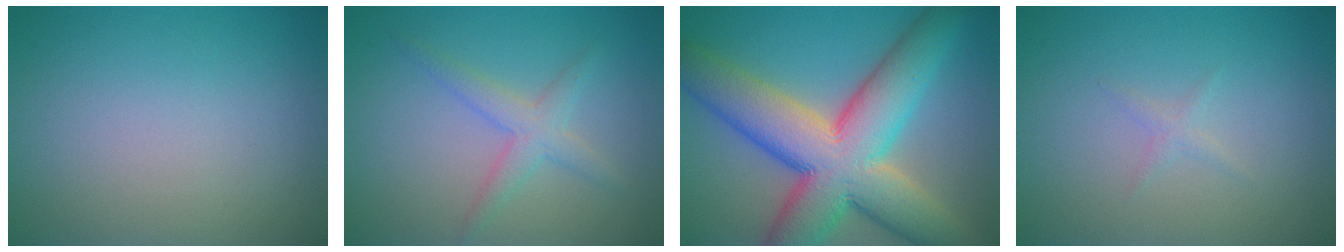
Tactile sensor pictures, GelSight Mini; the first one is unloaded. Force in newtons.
{"total": 2.6, "press": 2.6, "slide": 0.1}
{"total": 13.7, "press": 13.7, "slide": 0.6}
{"total": 0.7, "press": 0.7, "slide": 0.0}